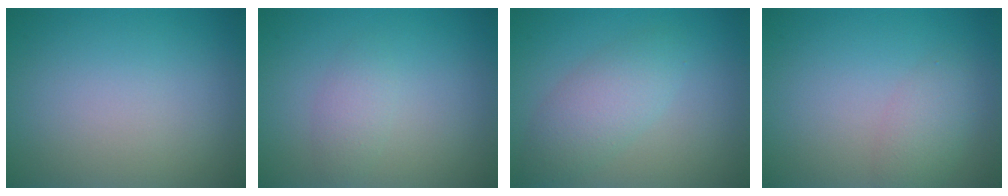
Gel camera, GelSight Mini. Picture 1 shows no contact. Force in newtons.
{"total": 1.6, "press": 1.6, "slide": 0.1}
{"total": 3.4, "press": 3.4, "slide": 0.1}
{"total": 2.1, "press": 2.1, "slide": 0.1}